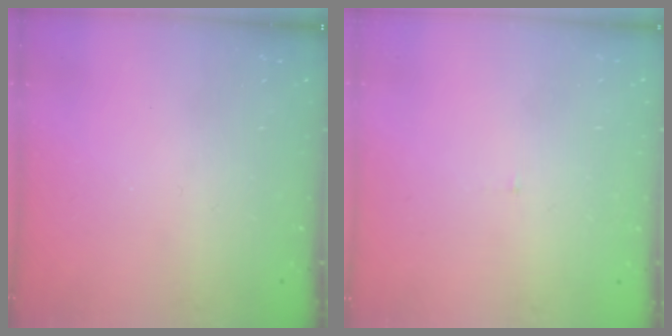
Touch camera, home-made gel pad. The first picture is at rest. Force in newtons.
{"total": 3.0, "press": 3.0, "slide": 0.2}